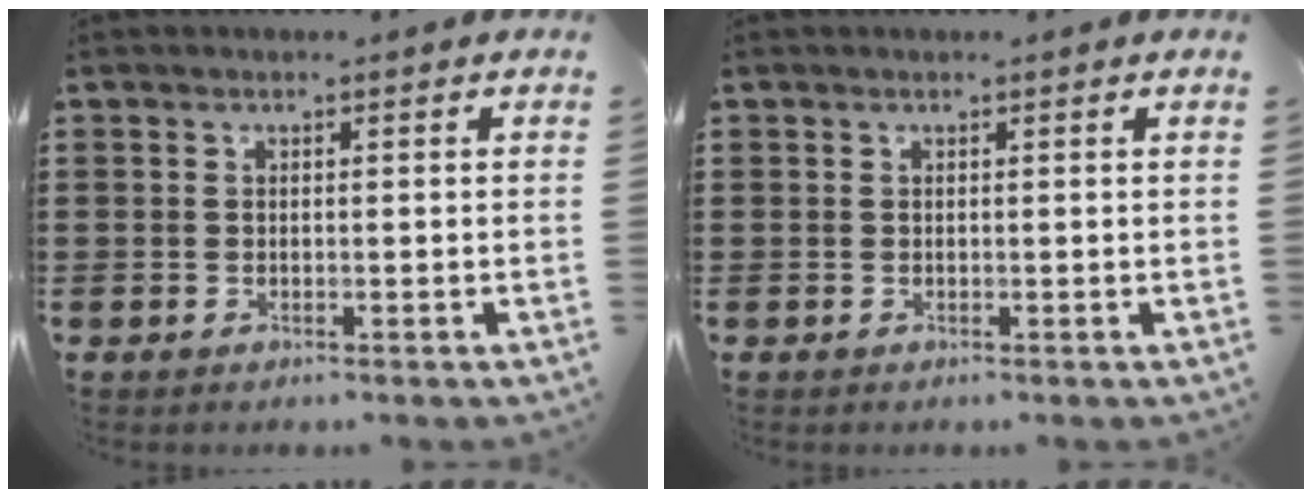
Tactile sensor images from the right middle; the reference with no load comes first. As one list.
[{"total": 0.0}]